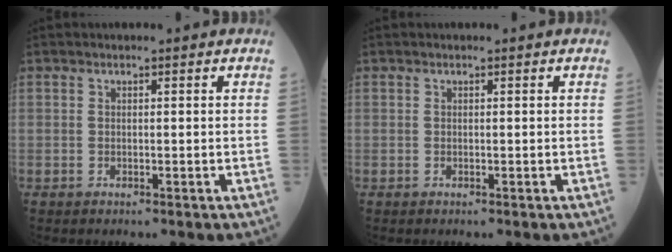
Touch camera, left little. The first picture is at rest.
{"total": 0.0}